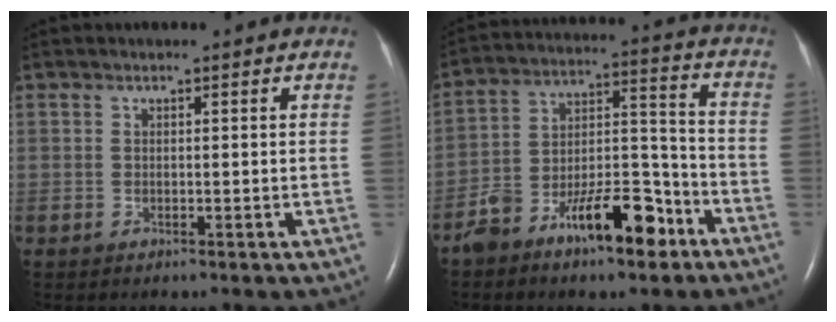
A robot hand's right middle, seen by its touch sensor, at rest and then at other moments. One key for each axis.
{"total": 13.3, "fx": -8.4, "fy": 4.6, "fz": 9.2, "tx": -0.157, "ty": 0.027, "tz": -0.140}